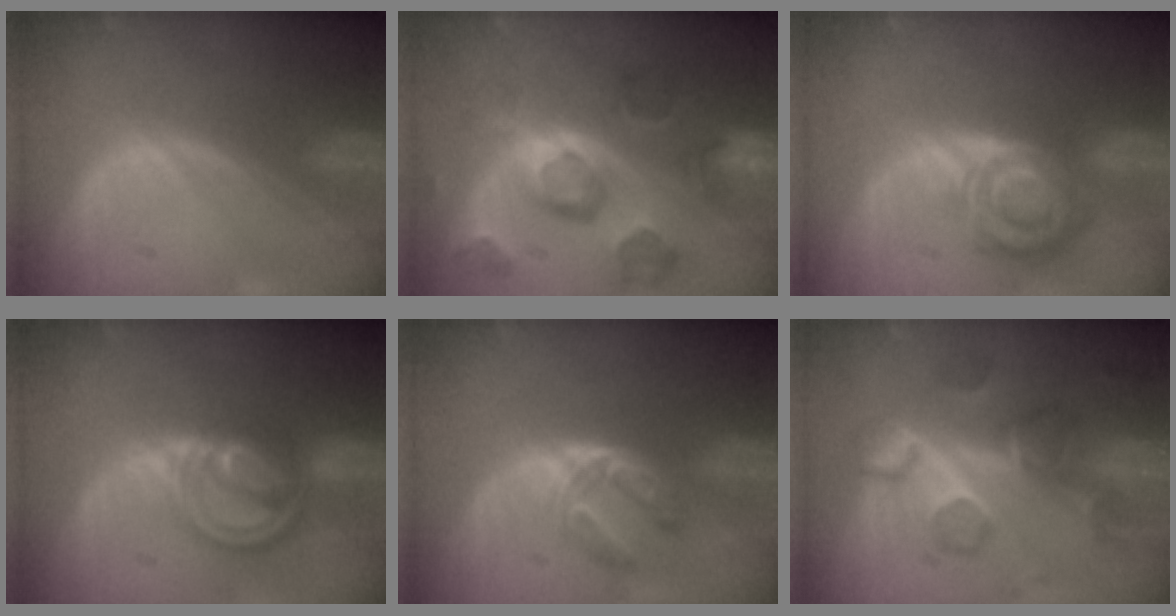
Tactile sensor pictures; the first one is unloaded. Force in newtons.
{"total": 11.4, "press": 10.0, "slide": 5.7}
{"total": 8.5, "press": 7.4, "slide": 4.2}
{"total": 8.1, "press": 6.9, "slide": 4.3}
{"total": 6.0, "press": 4.9, "slide": 3.5}
{"total": 8.6, "press": 8.0, "slide": 3.0}